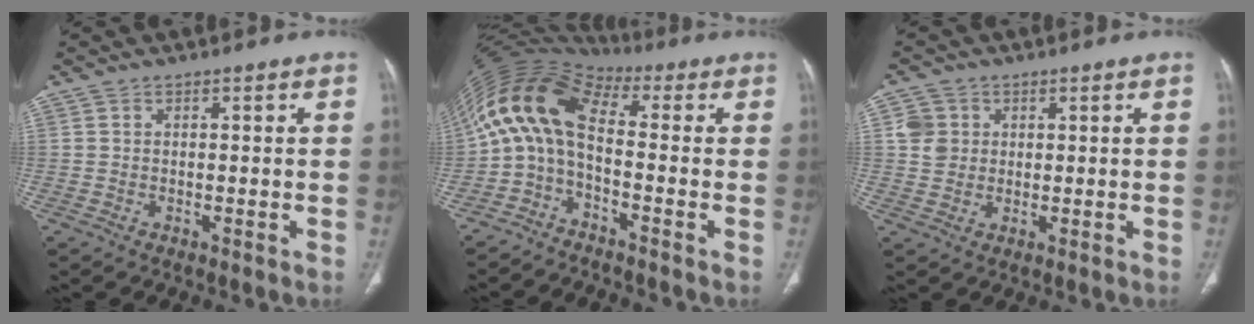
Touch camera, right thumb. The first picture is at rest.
{"total": 11.8, "force": [-1.0, 6.0, 10.2], "torque": [-0.196, 0.064, -0.036]}
{"total": 4.4, "force": [1.1, 4.1, 1.3], "torque": [-0.005, -0.001, 0.020]}